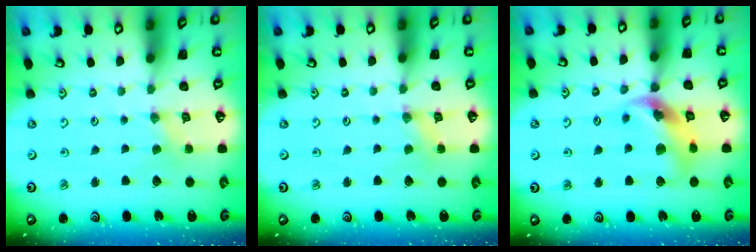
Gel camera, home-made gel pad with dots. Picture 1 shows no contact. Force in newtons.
{"total": 1.0, "press": 1.0, "slide": 0.1}
{"total": 13.5, "press": 13.4, "slide": 1.8}